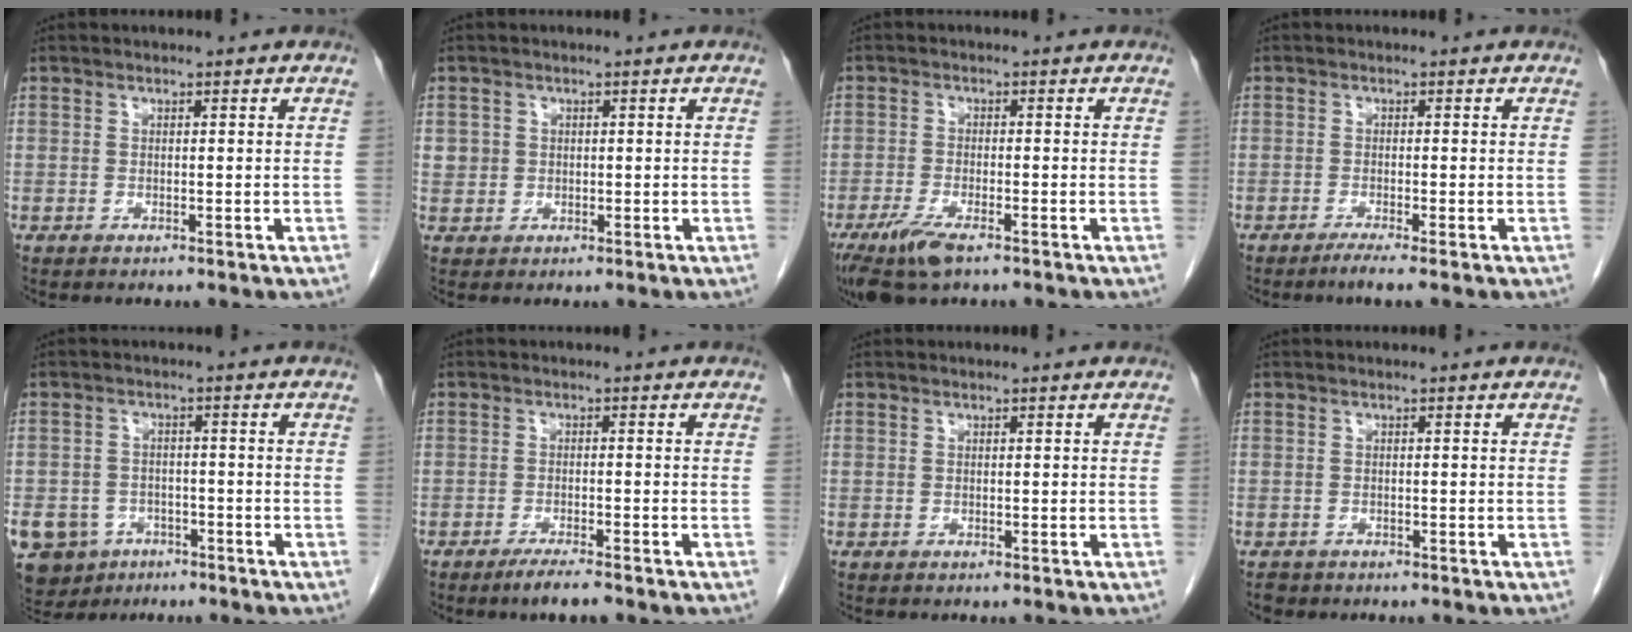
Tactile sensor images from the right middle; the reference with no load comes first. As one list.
[{"total": 2.3, "force": [0.5, 2.3, 0.3], "torque": [0.007, 0.008, 0.010]}, {"total": 6.4, "force": [-4.2, 1.6, 4.6], "torque": [-0.093, -0.016, -0.074]}, {"total": 2.2, "force": [-1.6, -0.6, 1.3], "torque": [-0.033, -0.007, -0.032]}, {"total": 10.2, "force": [-5.7, 7.9, 2.8], "torque": [-0.073, 0.004, -0.083]}, {"total": 3.5, "force": [-2.7, 0.1, 2.3], "torque": [-0.049, -0.009, -0.046]}, {"total": 0.0}, {"total": 1.3, "force": [-1.1, 0.8, 0.1], "torque": [-0.006, 0.000, -0.017]}]